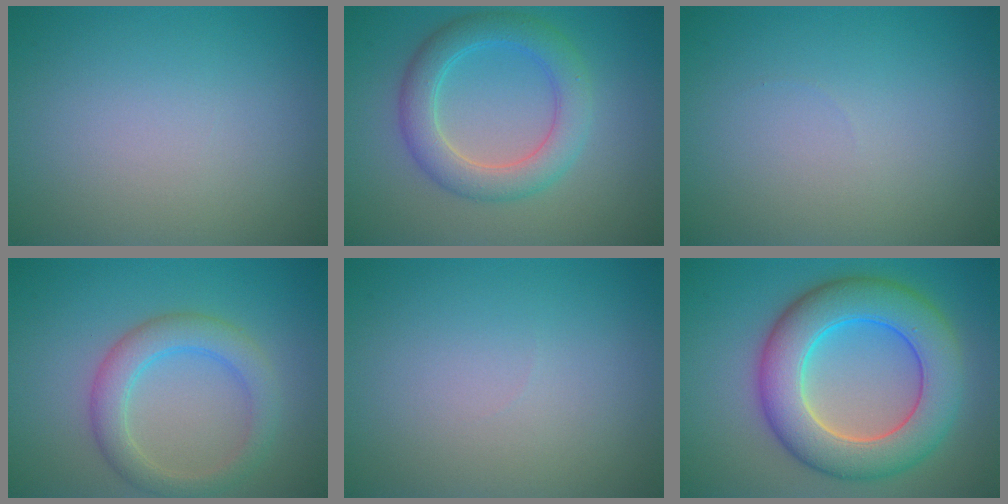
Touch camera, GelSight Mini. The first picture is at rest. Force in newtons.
{"total": 4.7, "press": 4.7, "slide": 0.1}
{"total": 0.0}
{"total": 3.8, "press": 3.8, "slide": 0.2}
{"total": 0.0}
{"total": 9.3, "press": 9.3, "slide": 0.2}